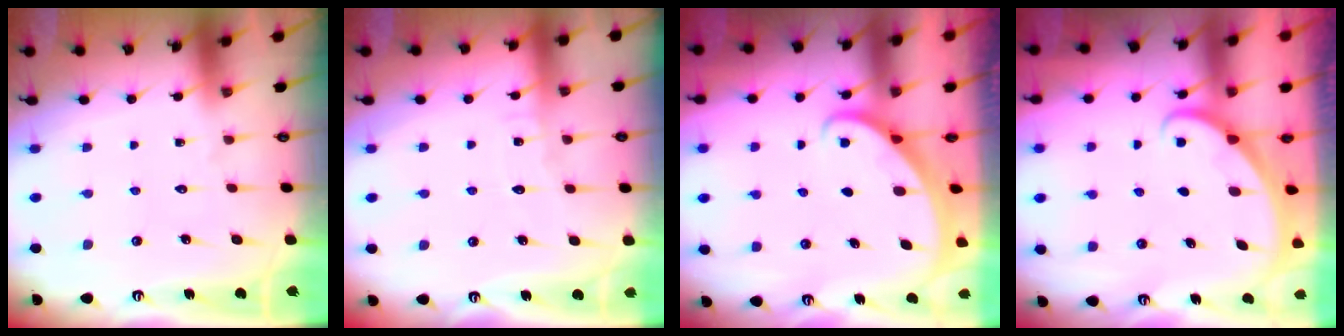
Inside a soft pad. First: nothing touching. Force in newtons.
{"total": 4.0, "press": 3.9, "slide": 0.3}
{"total": 1.8, "press": 1.7, "slide": 0.1}
{"total": 2.9, "press": 2.9, "slide": 0.2}